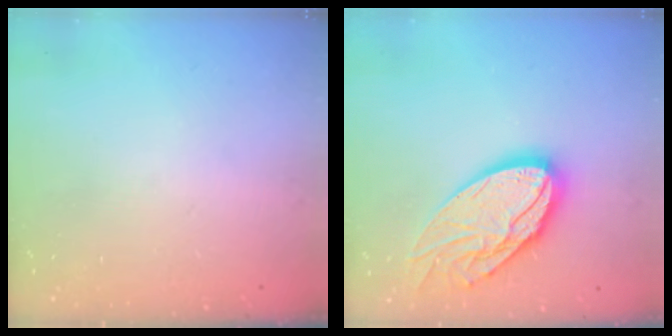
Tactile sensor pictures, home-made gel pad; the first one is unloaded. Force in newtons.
{"total": 20.0, "press": 19.9, "slide": 1.8}